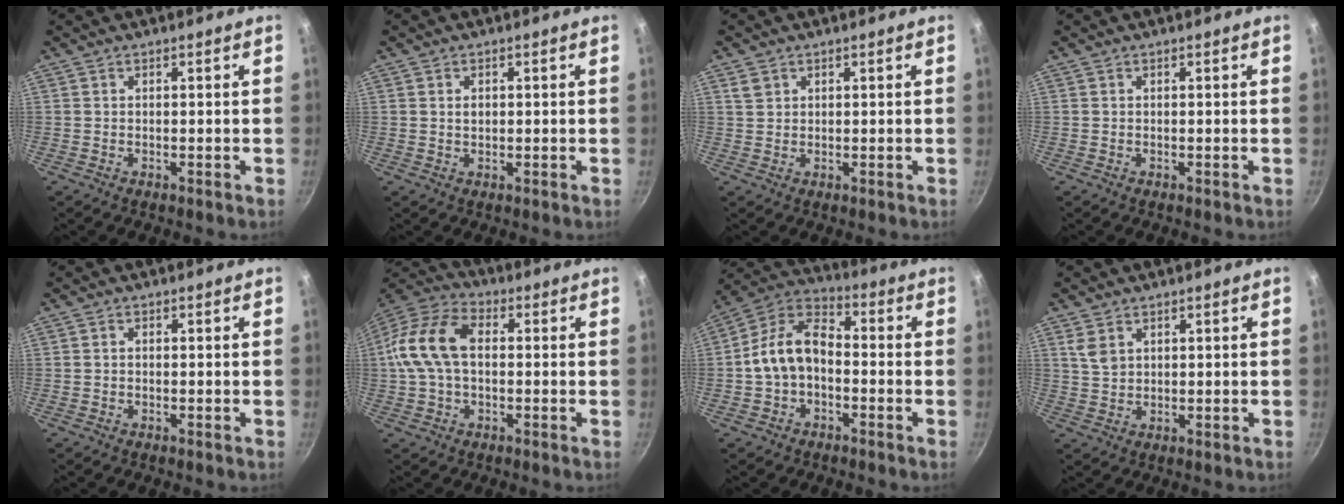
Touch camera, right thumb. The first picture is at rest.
{"total": 1.7, "force": [0.4, 1.2, 1.2], "torque": [-0.016, 0.002, 0.007]}
{"total": 2.3, "force": [1.1, 1.8, 0.8], "torque": [-0.008, 0.002, 0.022]}
{"total": 0.0}
{"total": 0.7, "force": [-0.1, 0.6, 0.4], "torque": [-0.007, 0.005, -0.002]}
{"total": 14.2, "force": [0.7, 9.2, 10.8], "torque": [-0.200, 0.038, -0.005]}
{"total": 11.3, "force": [-1.8, 7.6, 8.3], "torque": [-0.135, 0.048, -0.050]}
{"total": 3.9, "force": [1.8, 2.6, 2.2], "torque": [-0.035, -0.003, 0.040]}